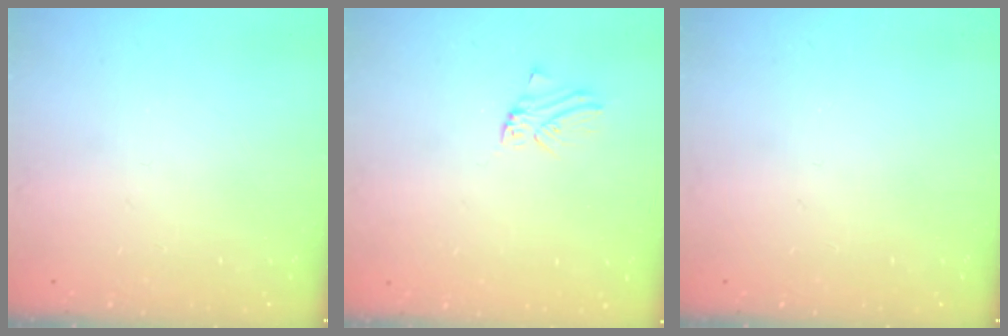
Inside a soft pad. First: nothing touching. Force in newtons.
{"total": 0.0}
{"total": 0.0}